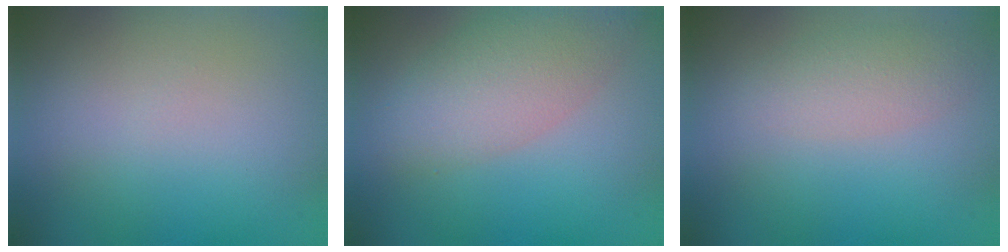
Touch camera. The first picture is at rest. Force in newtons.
{"total": 4.7, "press": 4.7, "slide": 0.4}
{"total": 2.5, "press": 2.5, "slide": 0.2}